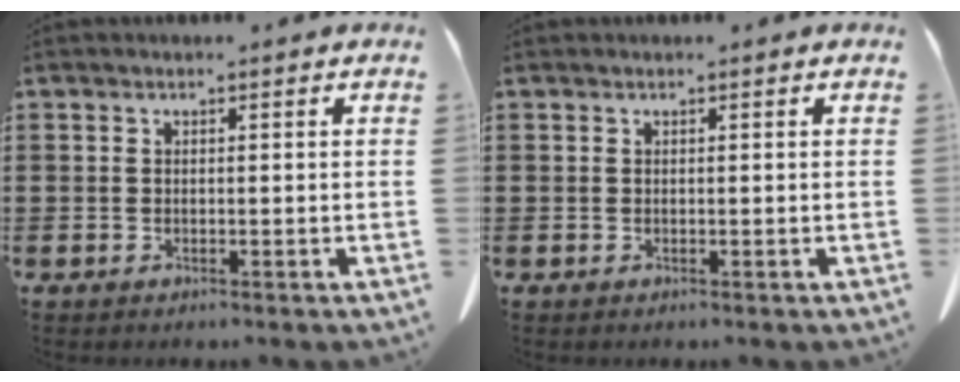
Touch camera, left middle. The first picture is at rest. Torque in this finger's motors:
{"motor_torque": [0.06, 0.39, -0.03, 0.00]}